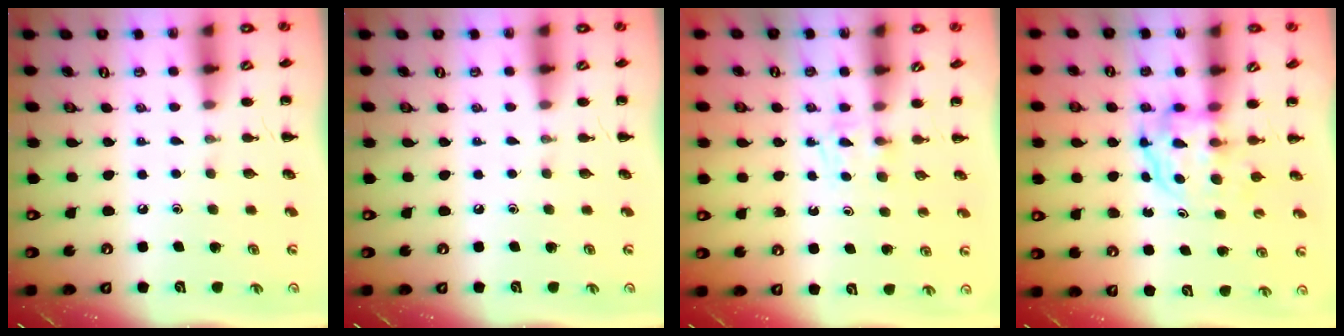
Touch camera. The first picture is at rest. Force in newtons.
{"total": 0.0}
{"total": 2.5, "press": 2.2, "slide": 1.1}
{"total": 3.8, "press": 3.8, "slide": 0.2}